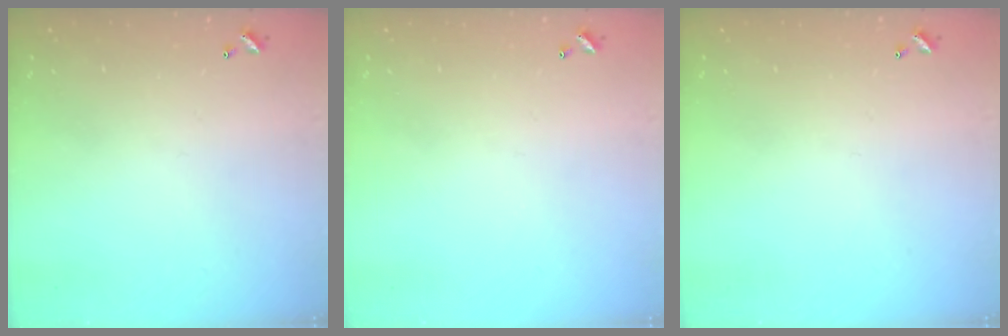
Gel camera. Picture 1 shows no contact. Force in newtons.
{"total": 0.0}
{"total": 0.0}